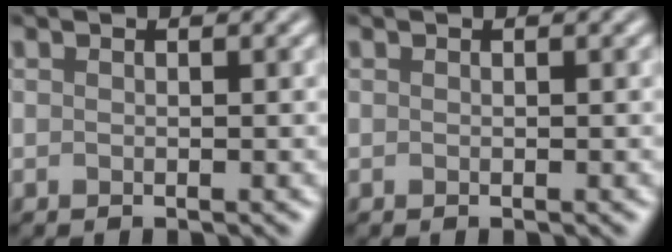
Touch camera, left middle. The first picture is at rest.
{"total": 0.0}